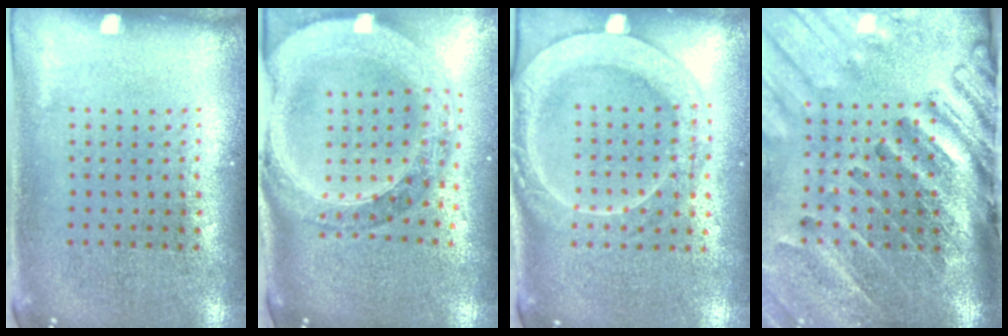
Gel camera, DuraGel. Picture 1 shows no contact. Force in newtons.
{"total": 2.3, "press": 2.1, "slide": 1.0}
{"total": 2.3, "press": 2.1, "slide": 0.8}
{"total": 4.4, "press": 3.2, "slide": 3.0}